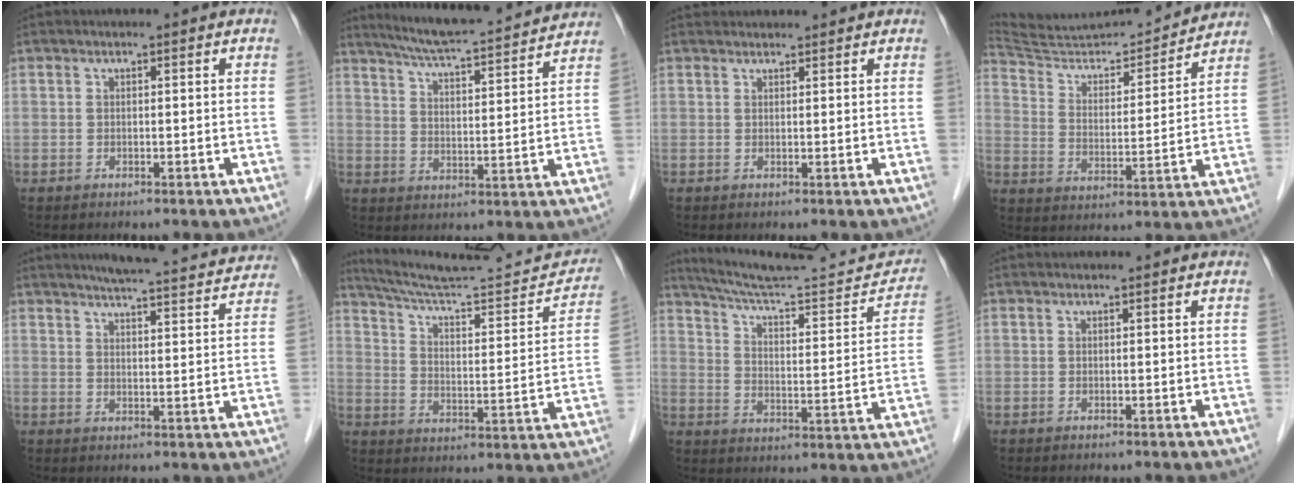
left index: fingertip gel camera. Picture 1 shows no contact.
{"total": 16.8, "force": [15.6, 0.8, 6.3], "torque": [-0.107, 0.008, 0.221]}
{"total": 4.1, "force": [4.0, 0.7, 0.5], "torque": [-0.008, 0.035, 0.055]}
{"total": 17.8, "force": [17.4, 1.5, 3.6], "torque": [-0.066, -0.004, 0.274]}
{"total": 18.4, "force": [17.2, 1.7, 6.4], "torque": [-0.088, -0.009, 0.209]}
{"total": 21.7, "force": [20.3, 1.6, 7.7], "torque": [-0.113, -0.030, 0.290]}
{"total": 21.9, "force": [20.3, 1.9, 7.9], "torque": [-0.112, -0.031, 0.283]}
{"total": 1.3, "force": [1.2, 0.1, 0.2], "torque": [-0.007, 0.014, 0.020]}